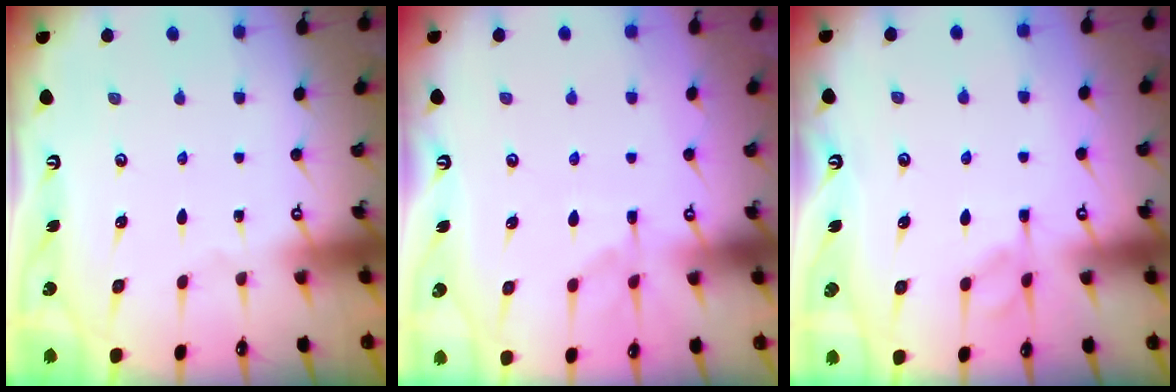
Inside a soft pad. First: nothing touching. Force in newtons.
{"total": 1.4, "press": 0.6, "slide": 1.2}
{"total": 5.3, "press": 5.3, "slide": 0.7}